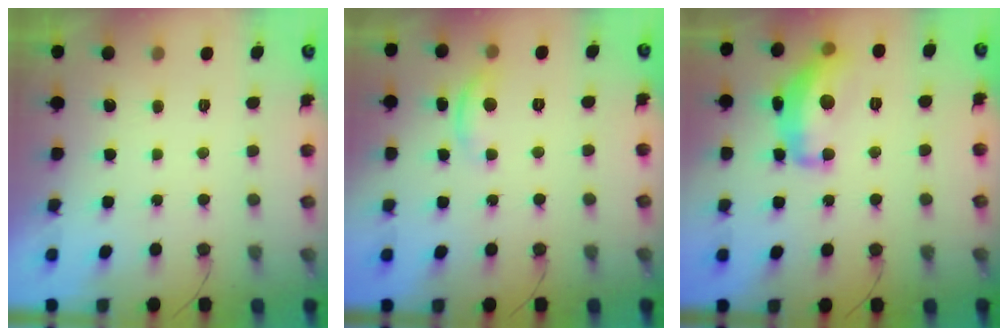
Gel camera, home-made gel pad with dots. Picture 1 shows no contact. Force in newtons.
{"total": 7.2, "press": 7.2, "slide": 0.3}
{"total": 15.7, "press": 15.6, "slide": 1.0}